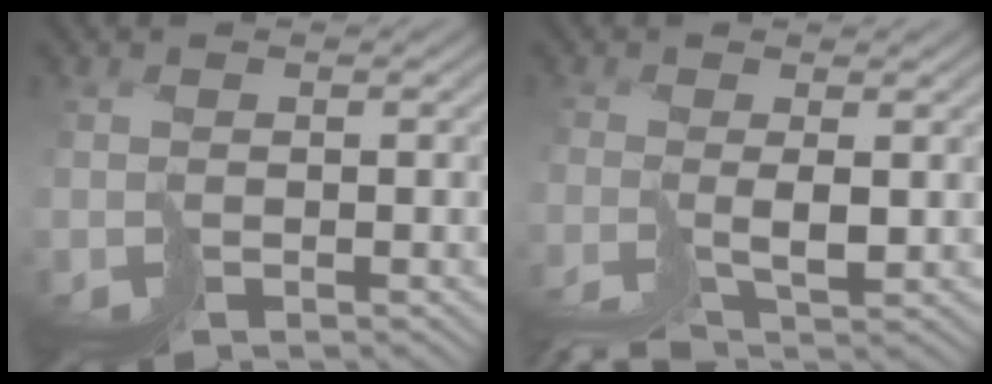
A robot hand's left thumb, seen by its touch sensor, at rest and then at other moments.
{"total": 2.9, "force": [-2.1, -0.3, 2.0], "torque": [-0.024, -0.006, -0.041]}